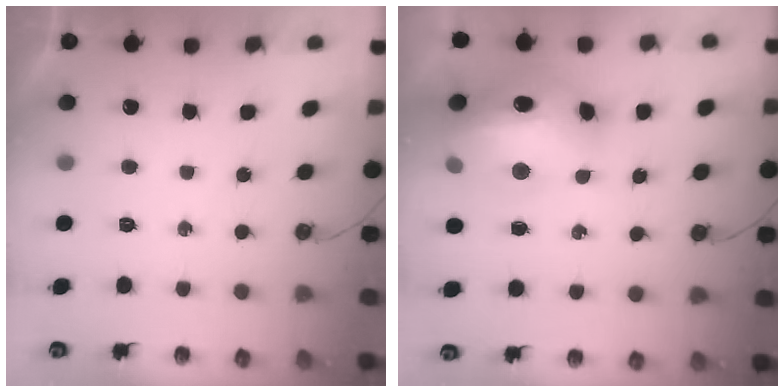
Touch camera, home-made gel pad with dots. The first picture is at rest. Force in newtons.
{"total": 22.5, "press": 20.0, "slide": 10.4}